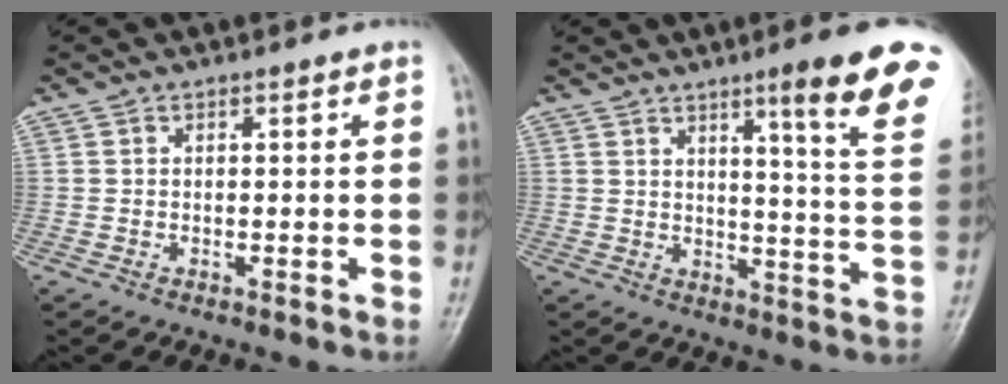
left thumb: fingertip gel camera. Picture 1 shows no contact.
{"total": 15.5, "force": [9.2, 1.3, 12.5], "torque": [-0.138, -0.051, 0.113]}